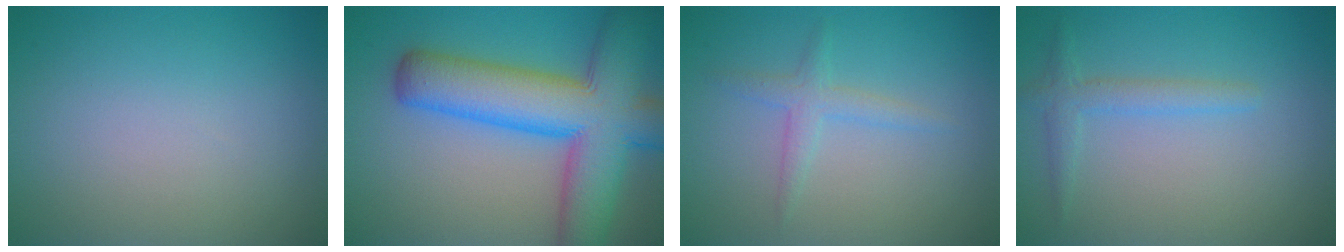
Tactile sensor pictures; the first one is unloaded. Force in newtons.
{"total": 11.9, "press": 11.9, "slide": 0.5}
{"total": 1.8, "press": 1.8, "slide": 0.1}
{"total": 1.9, "press": 1.9, "slide": 0.1}